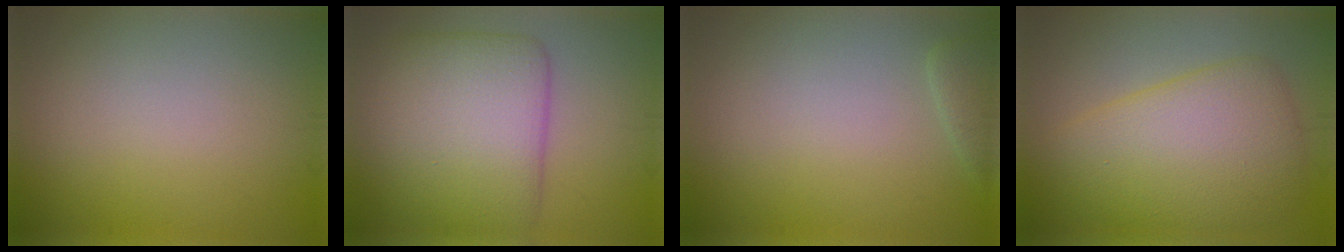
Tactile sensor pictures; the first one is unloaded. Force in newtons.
{"total": 9.0, "press": 9.0, "slide": 0.4}
{"total": 1.5, "press": 1.5, "slide": 0.1}
{"total": 7.5, "press": 7.5, "slide": 0.1}